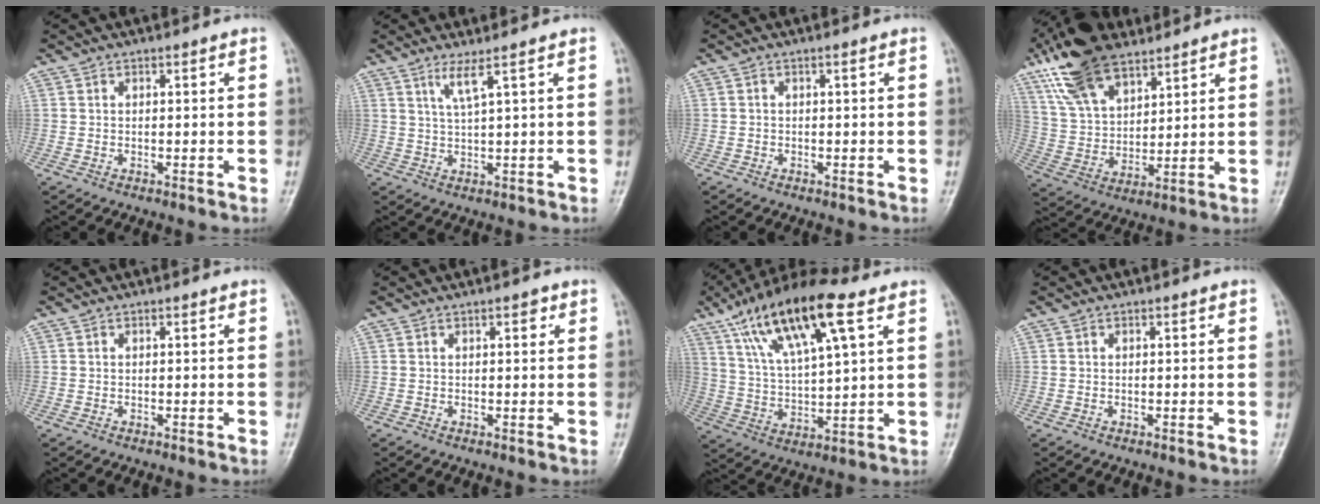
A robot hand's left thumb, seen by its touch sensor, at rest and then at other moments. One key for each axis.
{"total": 3.5, "fx": 2.0, "fy": -0.5, "fz": 2.8, "tx": -0.065, "ty": -0.017, "tz": 0.046}
{"total": 0.6, "fx": -0.2, "fy": 0.5, "fz": 0.3, "tx": -0.003, "ty": 0.003, "tz": -0.005}
{"total": 17.4, "fx": 11.2, "fy": 8.4, "fz": 10.4, "tx": -0.174, "ty": -0.026, "tz": 0.215}
{"total": 0.0}
{"total": 1.6, "fx": 0.7, "fy": 0.7, "fz": 1.2, "tx": -0.012, "ty": 0.001, "tz": 0.008}
{"total": 19.2, "fx": 9.8, "fy": 5.8, "fz": 15.4, "tx": -0.272, "ty": -0.011, "tz": 0.180}
{"total": 0.0}